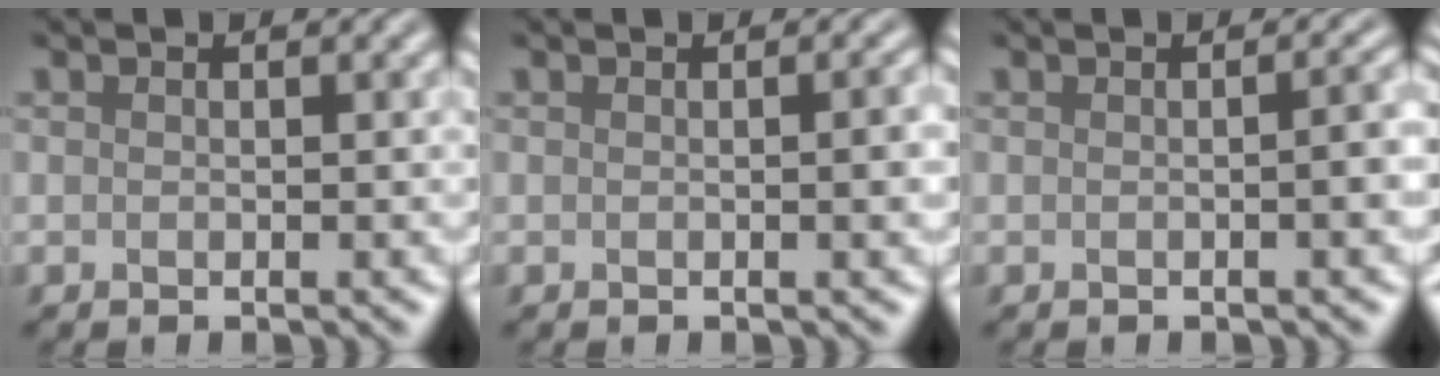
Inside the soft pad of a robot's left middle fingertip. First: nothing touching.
{"total": 2.2, "force": [0.0, 0.6, 2.1], "torque": [-0.022, 0.003, -0.003]}
{"total": 3.0, "force": [-0.2, 1.0, 2.9], "torque": [-0.021, 0.008, -0.002]}